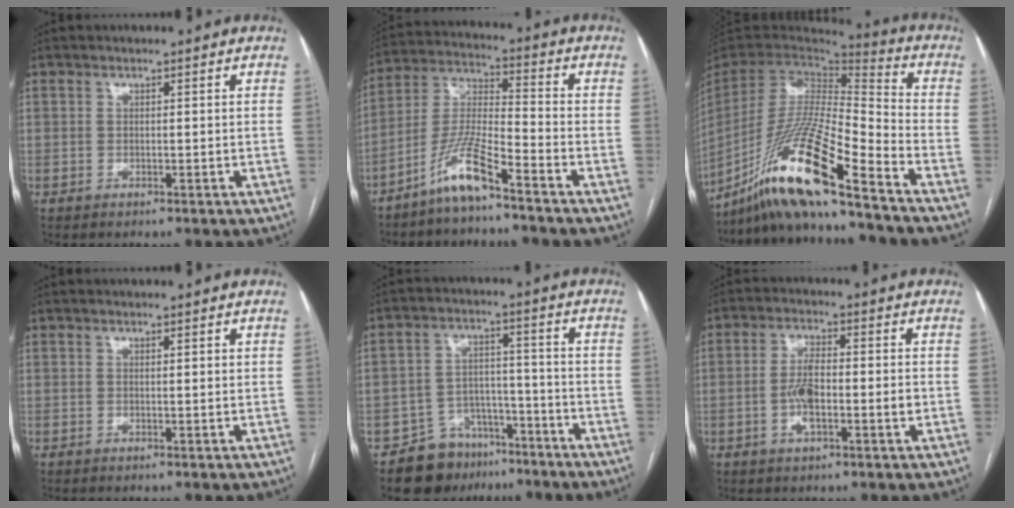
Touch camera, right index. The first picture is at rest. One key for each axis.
{"total": 9.0, "fx": -6.5, "fy": 0.4, "fz": 6.3, "tx": -0.140, "ty": -0.010, "tz": -0.132}
{"total": 19.7, "fx": -14.3, "fy": -0.1, "fz": 13.6, "tx": -0.290, "ty": -0.033, "tz": -0.271}
{"total": 0.7, "fx": 0.3, "fy": 0.1, "fz": 0.6, "tx": -0.010, "ty": 0.001, "tz": 0.004}
{"total": 9.7, "fx": -7.0, "fy": 6.5, "fz": 2.1, "tx": -0.027, "ty": 0.034, "tz": -0.107}
{"total": 6.4, "fx": -1.1, "fy": 1.9, "fz": 6.1, "tx": -0.125, "ty": 0.010, "tz": -0.020}